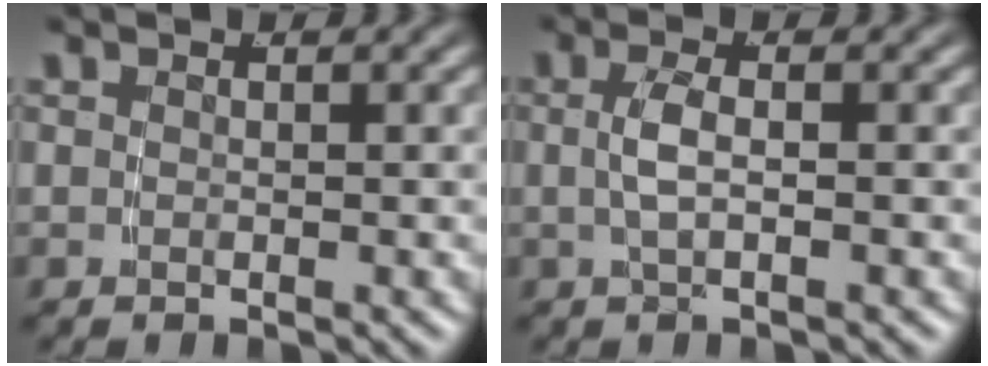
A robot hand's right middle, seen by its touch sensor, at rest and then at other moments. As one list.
[{"total": 2.0, "force": [-0.2, 0.0, 1.9], "torque": [-0.044, -0.001, 0.001]}]